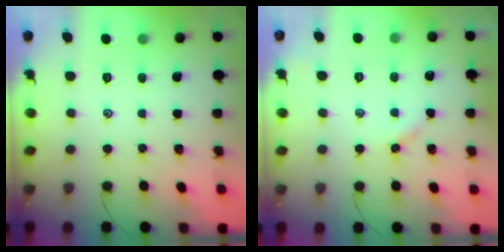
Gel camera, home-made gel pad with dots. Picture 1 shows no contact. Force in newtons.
{"total": 2.5, "press": 2.5, "slide": 0.3}